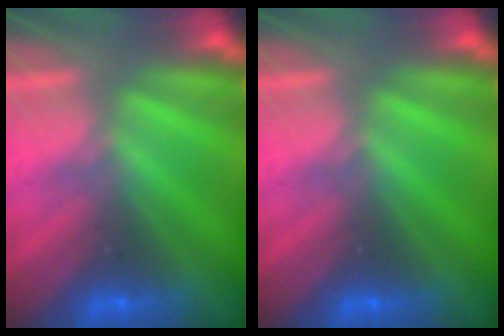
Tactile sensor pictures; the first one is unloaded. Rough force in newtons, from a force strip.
{"total": 0.0}